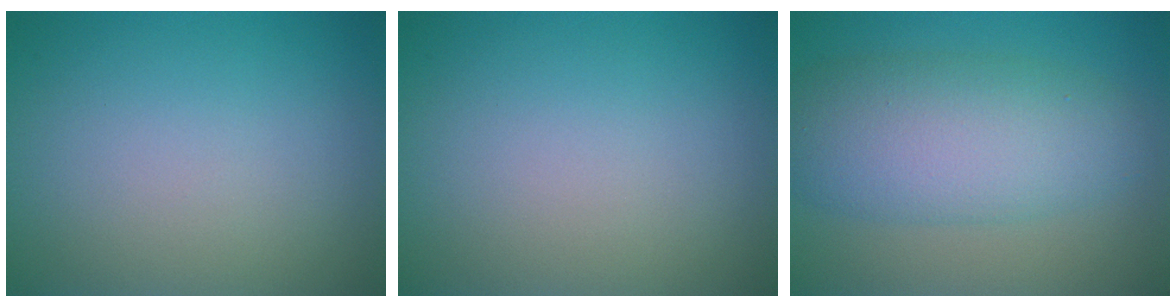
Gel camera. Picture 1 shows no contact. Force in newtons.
{"total": 0.0}
{"total": 7.4, "press": 7.4, "slide": 0.1}